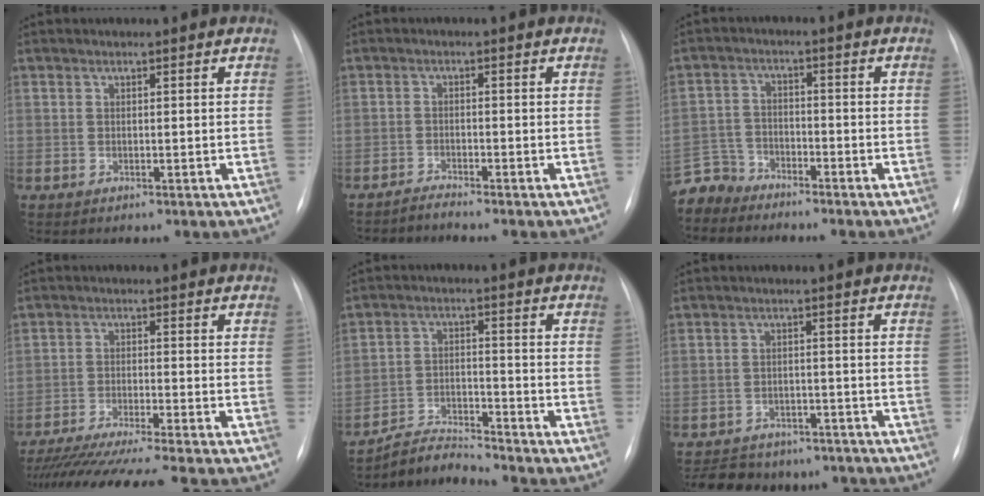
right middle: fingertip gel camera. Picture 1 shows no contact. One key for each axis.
{"total": 1.7, "fx": -1.6, "fy": -0.5, "fz": -0.2, "tx": 0.005, "ty": -0.008, "tz": -0.032}
{"total": 5.5, "fx": -5.2, "fy": 1.7, "fz": -0.8, "tx": 0.017, "ty": 0.000, "tz": -0.107}
{"total": 16.0, "fx": -14.0, "fy": -1.2, "fz": 7.6, "tx": -0.112, "ty": -0.039, "tz": -0.220}
{"total": 6.0, "fx": -5.9, "fy": -0.6, "fz": -0.6, "tx": 0.001, "ty": -0.005, "tz": -0.105}
{"total": 12.8, "fx": -10.8, "fy": 6.1, "fz": 3.2, "tx": -0.059, "ty": 0.015, "tz": -0.130}